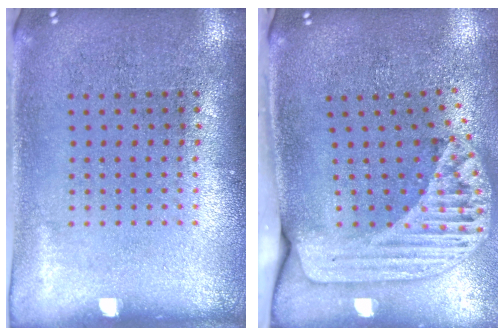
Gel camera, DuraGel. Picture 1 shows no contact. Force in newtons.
{"total": 2.4, "press": 1.8, "slide": 1.7}